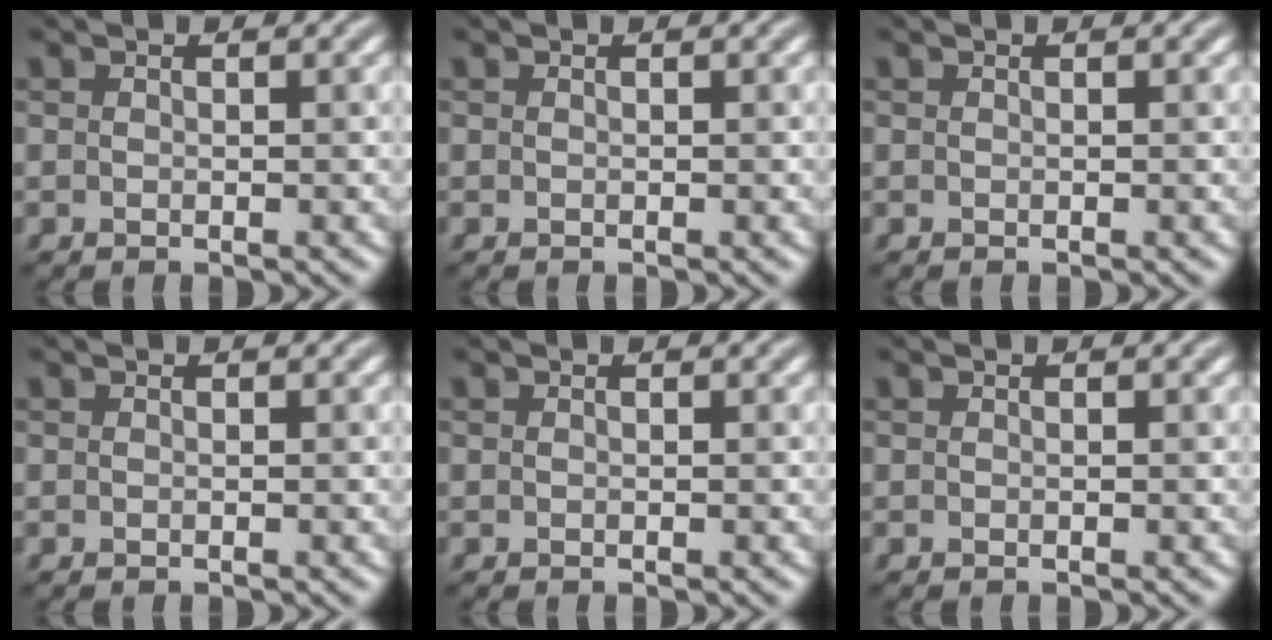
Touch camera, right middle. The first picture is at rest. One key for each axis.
{"total": 0.0}
{"total": 0.0}
{"total": 0.0}
{"total": 0.0}
{"total": 0.0}